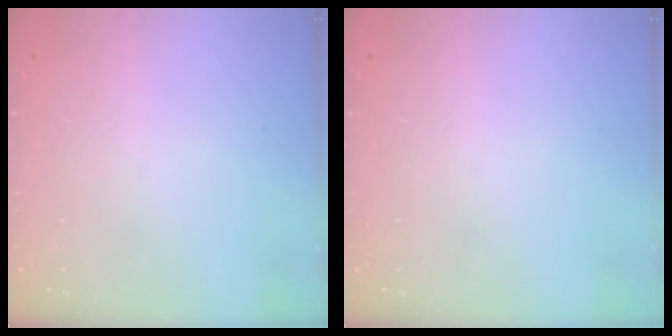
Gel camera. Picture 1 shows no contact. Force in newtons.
{"total": 0.0}